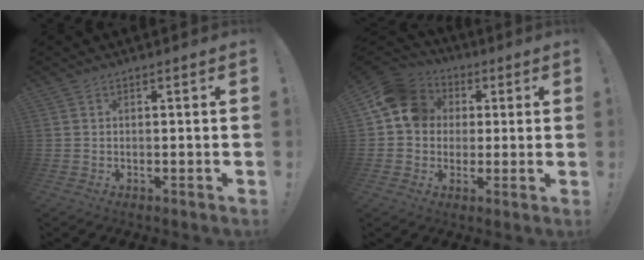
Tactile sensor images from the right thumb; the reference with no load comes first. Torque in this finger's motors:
{"motor_torque": [1.52, 1.37, 0.62, 0.12, 0.08]}